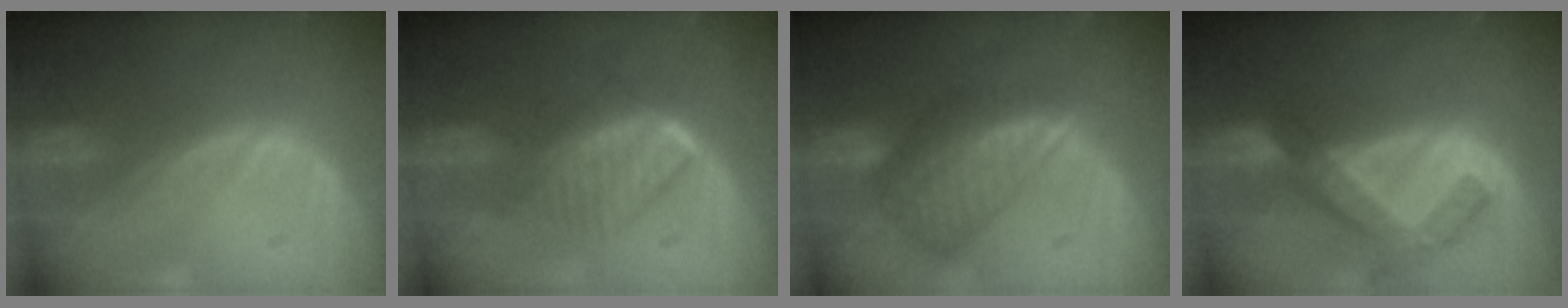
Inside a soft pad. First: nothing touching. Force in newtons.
{"total": 6.5, "press": 5.8, "slide": 3.0}
{"total": 8.8, "press": 7.7, "slide": 4.4}
{"total": 7.7, "press": 6.6, "slide": 3.9}